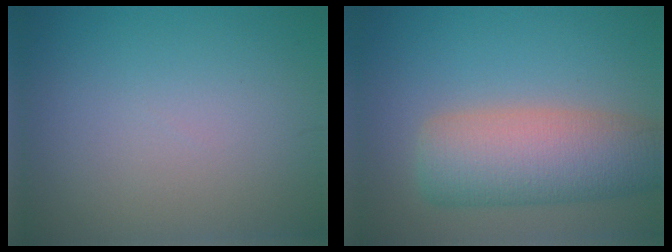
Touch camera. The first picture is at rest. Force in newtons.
{"total": 7.9, "press": 7.9, "slide": 0.3}